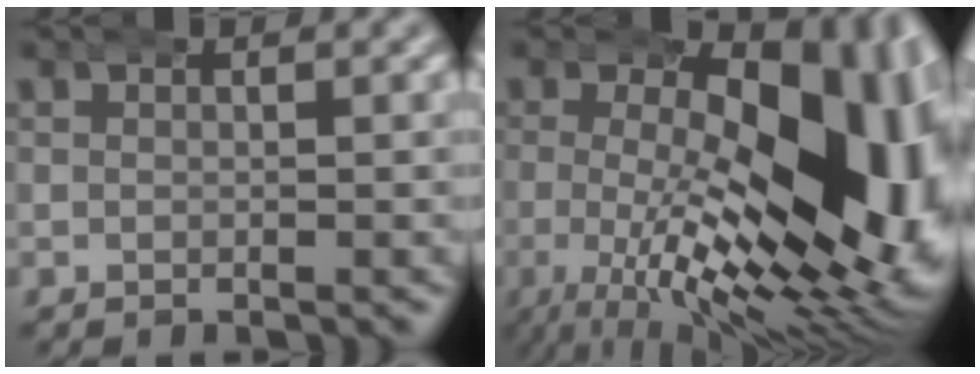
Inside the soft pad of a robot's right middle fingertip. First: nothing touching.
{"total": 19.3, "force": [-0.5, 9.9, 16.5], "torque": [-0.220, -0.047, 0.020]}